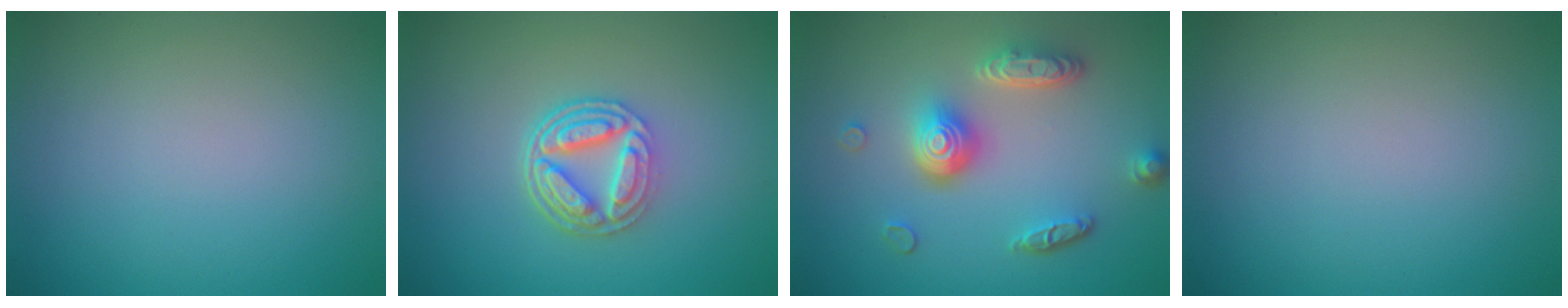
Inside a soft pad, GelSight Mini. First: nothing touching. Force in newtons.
{"total": 5.1, "press": 3.7, "slide": 3.4}
{"total": 4.9, "press": 3.8, "slide": 3.2}
{"total": 0.0}